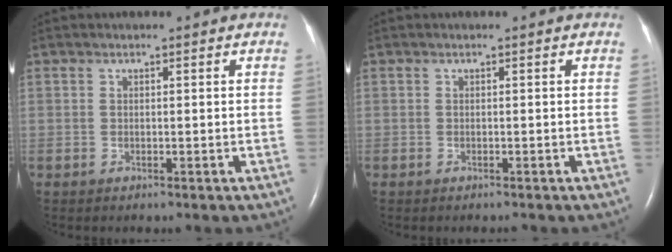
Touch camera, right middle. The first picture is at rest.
{"total": 0.0}